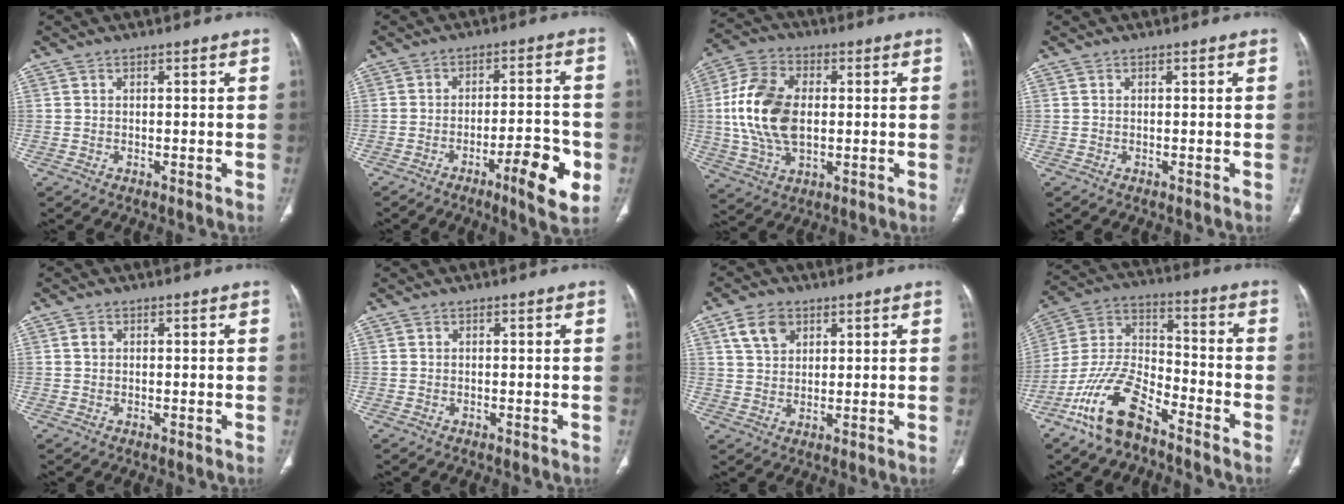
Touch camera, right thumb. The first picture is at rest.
{"total": 10.6, "force": [-4.4, 2.0, 9.4], "torque": [-0.128, 0.017, -0.061]}
{"total": 15.2, "force": [0.6, 9.4, 11.9], "torque": [-0.237, 0.009, 0.012]}
{"total": 0.0}
{"total": 1.1, "force": [0.3, 0.9, 0.6], "torque": [-0.007, 0.001, 0.006]}
{"total": 0.0}
{"total": 6.2, "force": [3.1, 4.4, 3.2], "torque": [-0.040, -0.011, 0.060]}
{"total": 14.2, "force": [-9.6, 5.6, 8.9], "torque": [-0.172, 0.062, -0.189]}